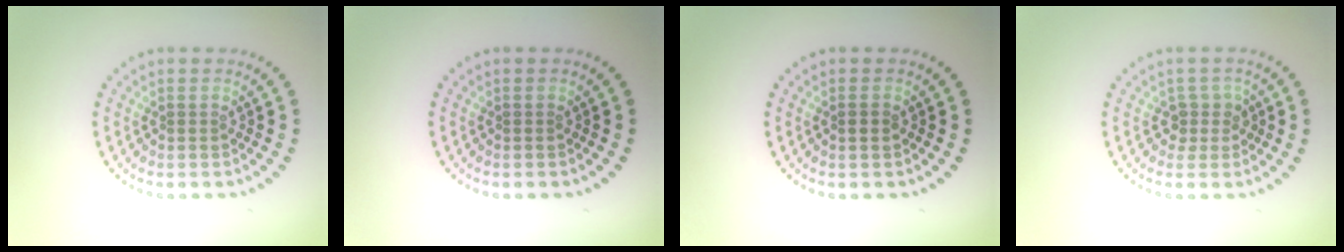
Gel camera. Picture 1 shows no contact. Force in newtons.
{"total": 0.0}
{"total": 0.8, "press": 0.7, "slide": 0.1}
{"total": 1.9, "press": 1.5, "slide": 1.1}